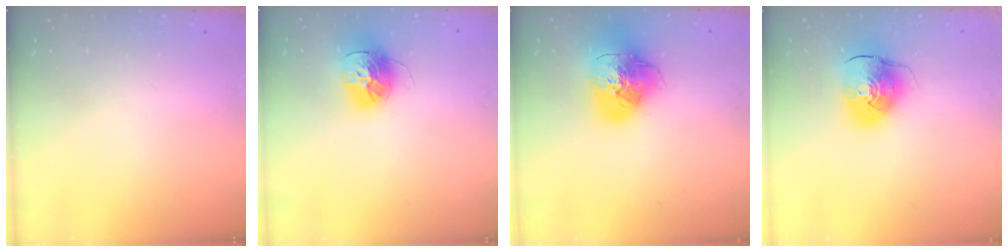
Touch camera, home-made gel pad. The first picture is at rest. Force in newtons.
{"total": 14.6, "press": 14.5, "slide": 1.3}
{"total": 19.1, "press": 18.9, "slide": 2.6}
{"total": 11.8, "press": 11.7, "slide": 1.9}